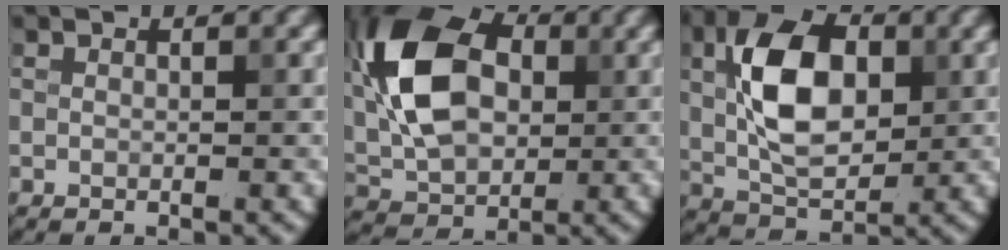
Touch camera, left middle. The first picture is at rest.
{"total": 11.1, "force": [1.8, 7.1, 8.3], "torque": [-0.180, 0.018, 0.021]}
{"total": 8.7, "force": [1.1, 5.0, 7.1], "torque": [-0.132, 0.011, 0.014]}